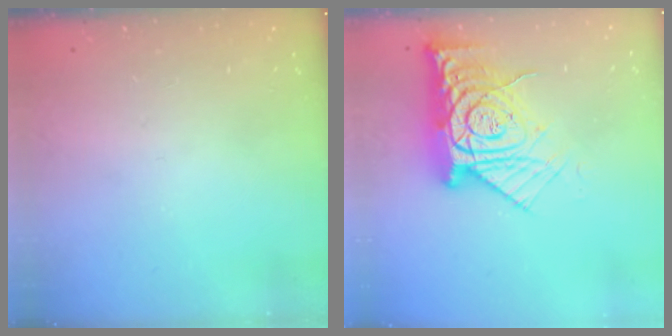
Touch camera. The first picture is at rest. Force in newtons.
{"total": 17.3, "press": 17.2, "slide": 1.7}